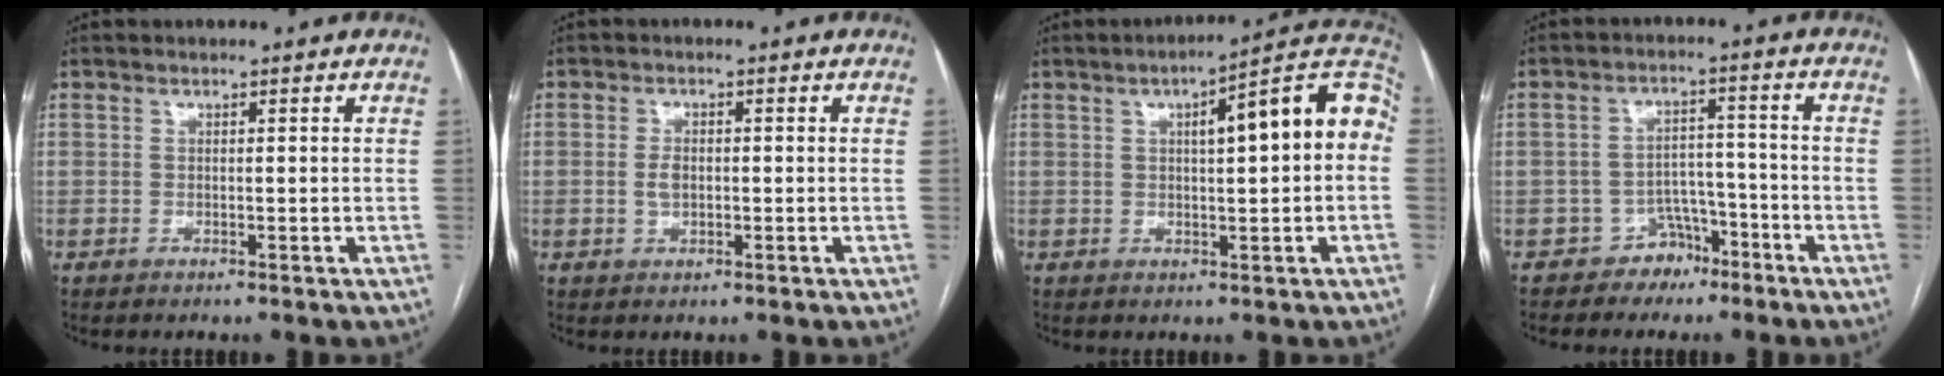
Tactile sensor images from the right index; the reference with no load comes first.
{"total": 2.3, "force": [-0.3, 1.4, 1.8], "torque": [-0.036, 0.002, -0.004]}
{"total": 13.4, "force": [2.0, 2.6, 13.0], "torque": [-0.172, 0.045, 0.023]}
{"total": 4.8, "force": [-3.3, 3.5, 0.5], "torque": [0.001, 0.016, -0.049]}